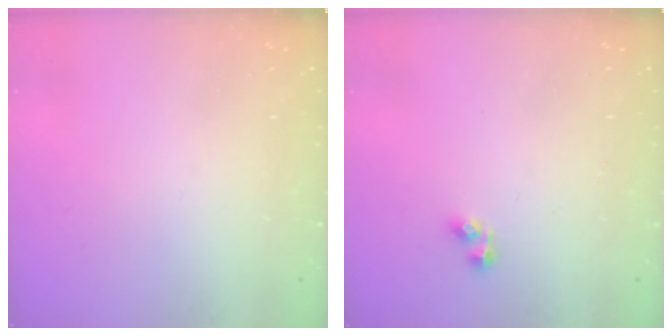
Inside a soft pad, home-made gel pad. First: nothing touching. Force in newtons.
{"total": 2.5, "press": 2.5, "slide": 0.1}